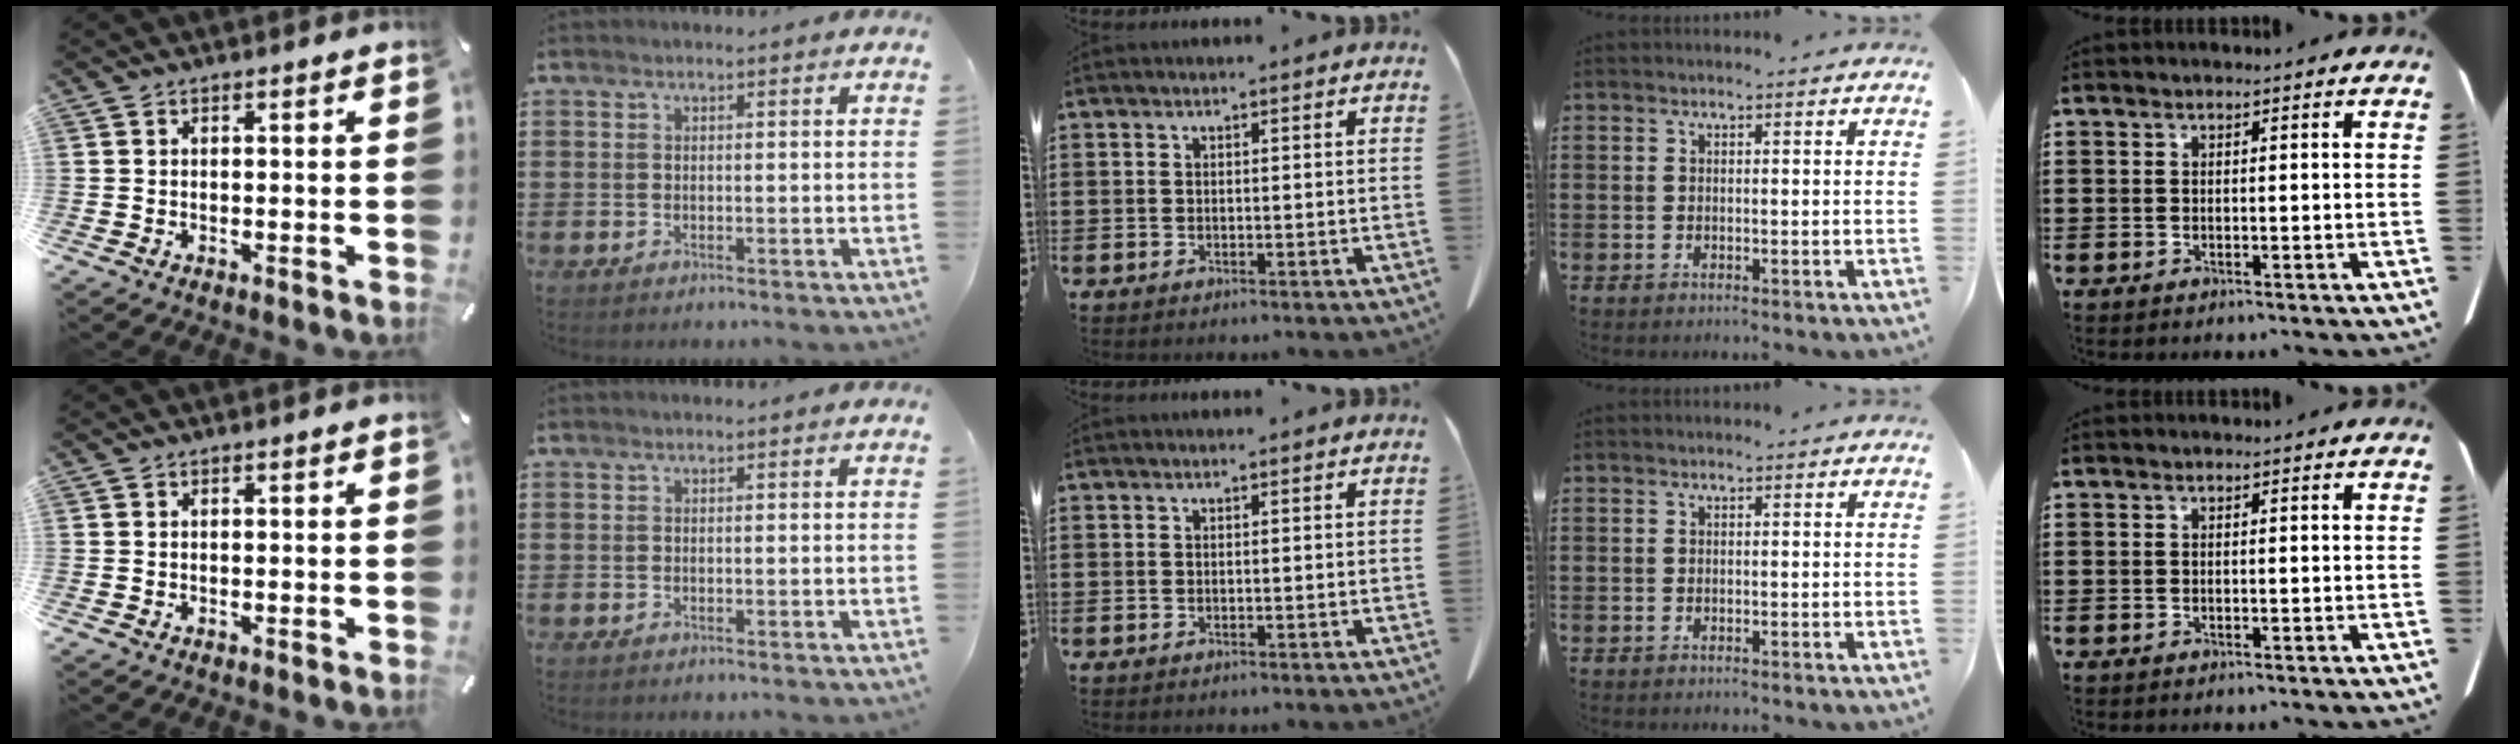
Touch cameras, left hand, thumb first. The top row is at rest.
{}